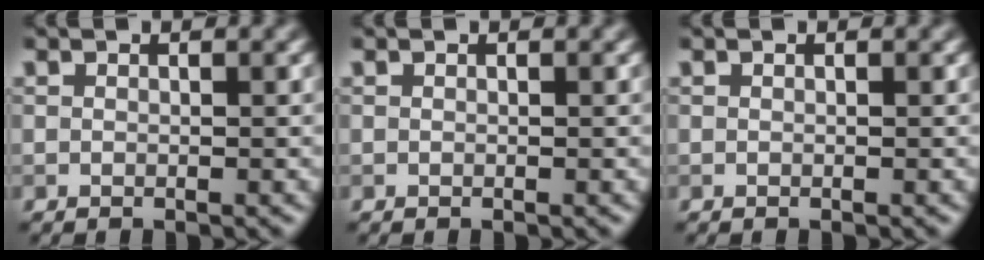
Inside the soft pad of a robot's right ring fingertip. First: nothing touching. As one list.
[{"total": 0.0}, {"total": 0.0}]